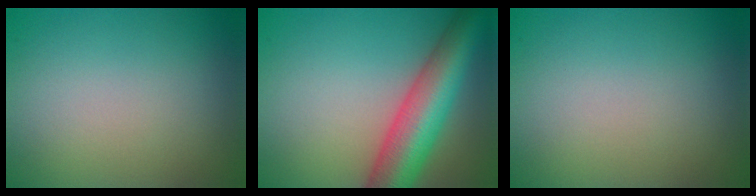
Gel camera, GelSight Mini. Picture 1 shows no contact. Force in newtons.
{"total": 9.1, "press": 9.1, "slide": 0.4}
{"total": 0.0}